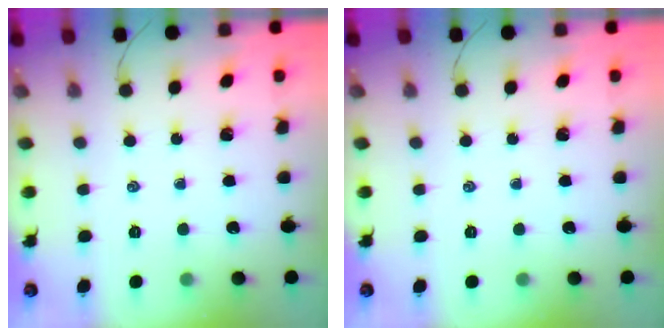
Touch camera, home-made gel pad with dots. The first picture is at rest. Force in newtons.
{"total": 0.0}